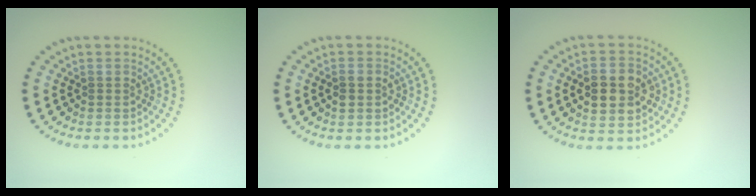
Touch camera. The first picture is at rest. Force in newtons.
{"total": 1.4, "press": 1.4, "slide": 0.3}
{"total": 4.8, "press": 4.8, "slide": 0.1}